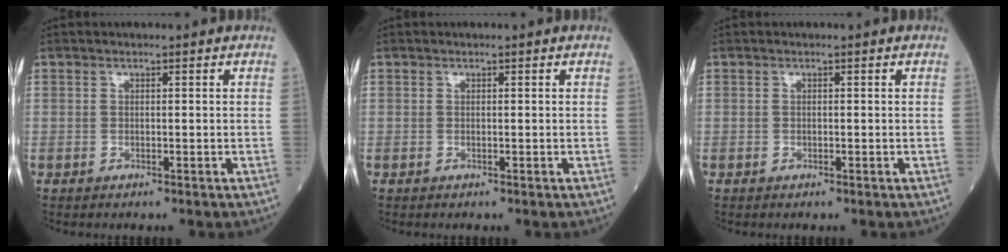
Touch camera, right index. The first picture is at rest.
{"total": 0.0}
{"total": 0.0}